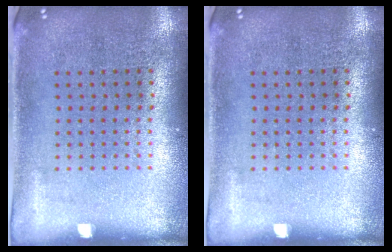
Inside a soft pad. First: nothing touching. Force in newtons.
{"total": 0.0}